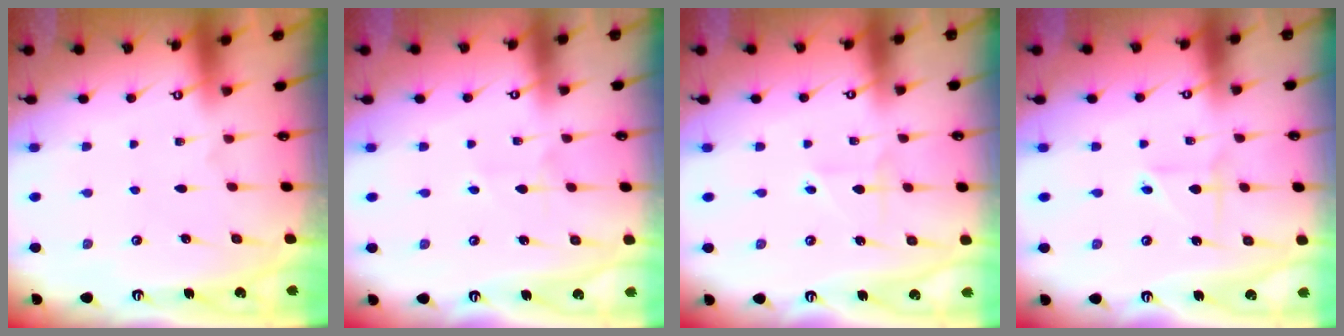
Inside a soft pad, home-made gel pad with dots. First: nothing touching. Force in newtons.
{"total": 2.7, "press": 2.6, "slide": 0.3}
{"total": 2.6, "press": 2.5, "slide": 0.9}
{"total": 2.1, "press": 2.1, "slide": 0.6}